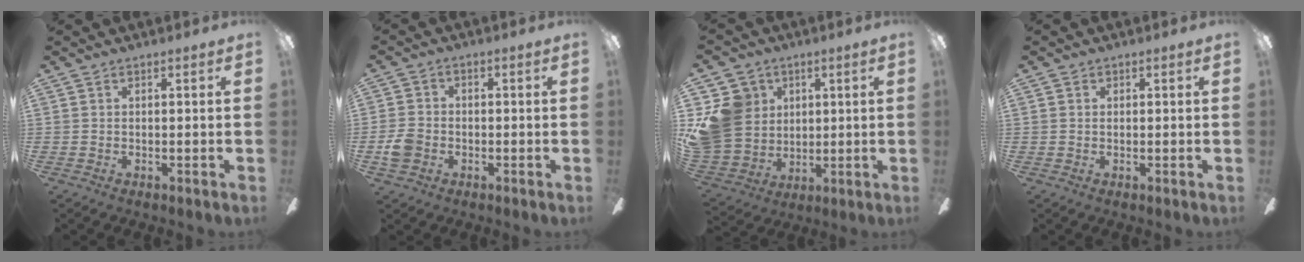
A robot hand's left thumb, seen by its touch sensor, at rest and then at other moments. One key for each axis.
{"total": 5.0, "fx": -2.0, "fy": 3.9, "fz": 2.3, "tx": -0.048, "ty": 0.015, "tz": -0.036}
{"total": 14.6, "fx": 3.4, "fy": 13.1, "fz": 5.4, "tx": -0.138, "ty": -0.006, "tz": 0.069}
{"total": 0.6, "fx": 0.1, "fy": 0.5, "fz": 0.2, "tx": -0.004, "ty": 0.003, "tz": 0.002}